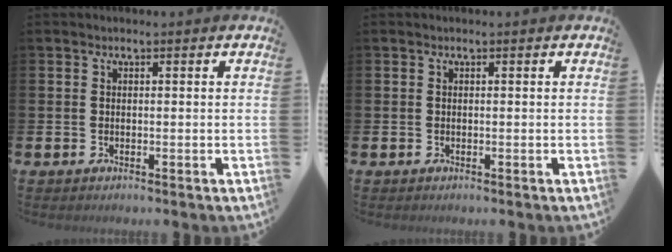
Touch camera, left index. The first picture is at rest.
{"total": 0.0}